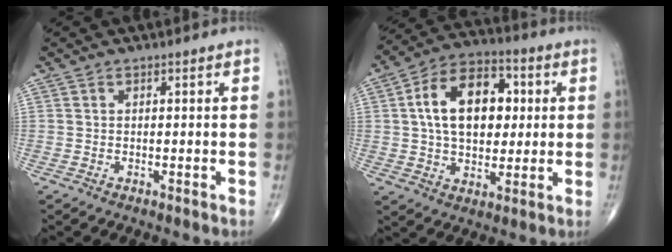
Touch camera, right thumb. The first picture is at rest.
{"total": 16.5, "force": [2.7, 10.6, 12.4], "torque": [-0.172, 0.013, 0.040]}